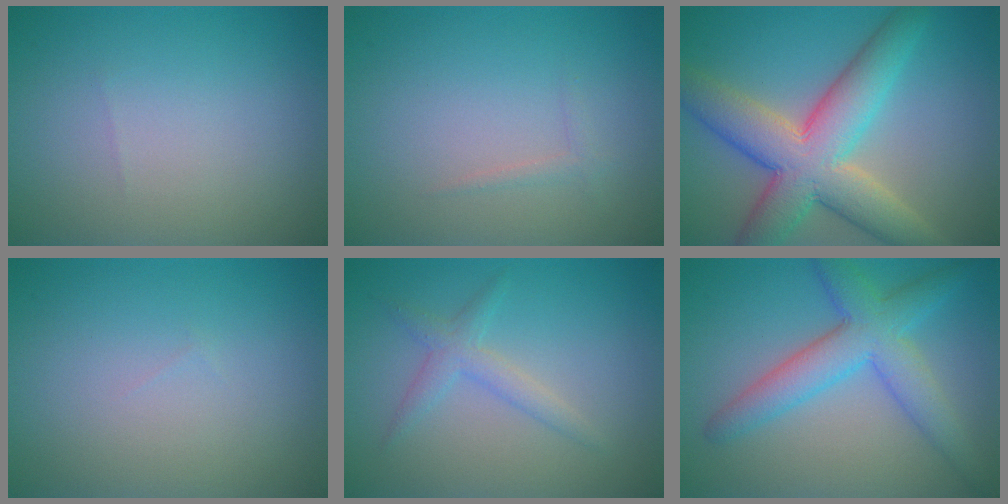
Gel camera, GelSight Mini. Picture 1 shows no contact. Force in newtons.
{"total": 0.6, "press": 0.6, "slide": 0.1}
{"total": 9.4, "press": 9.4, "slide": 0.6}
{"total": 0.0}
{"total": 2.0, "press": 2.0, "slide": 0.1}
{"total": 5.7, "press": 5.7, "slide": 0.2}